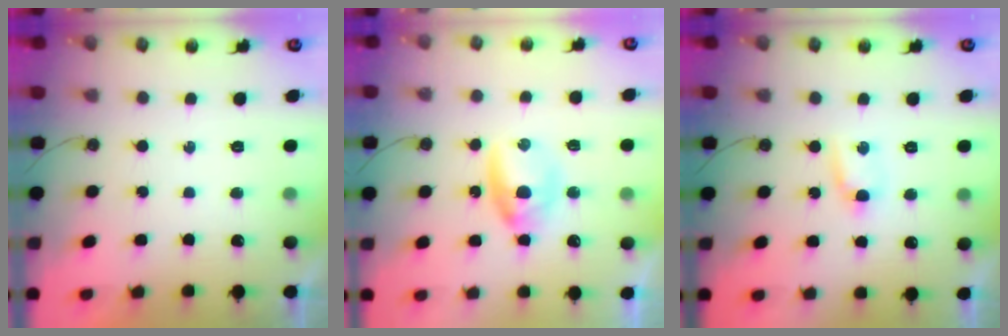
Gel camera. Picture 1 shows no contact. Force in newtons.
{"total": 6.5, "press": 6.4, "slide": 0.9}
{"total": 5.0, "press": 3.6, "slide": 3.5}